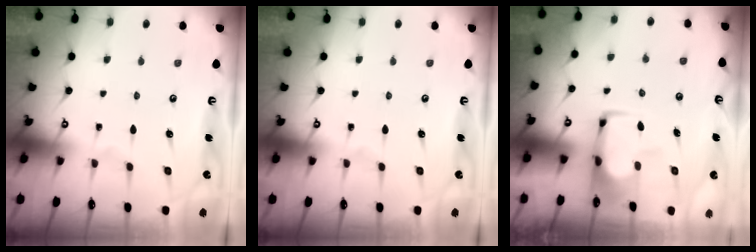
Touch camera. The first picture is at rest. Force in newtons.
{"total": 0.0}
{"total": 1.7, "press": 1.6, "slide": 0.5}